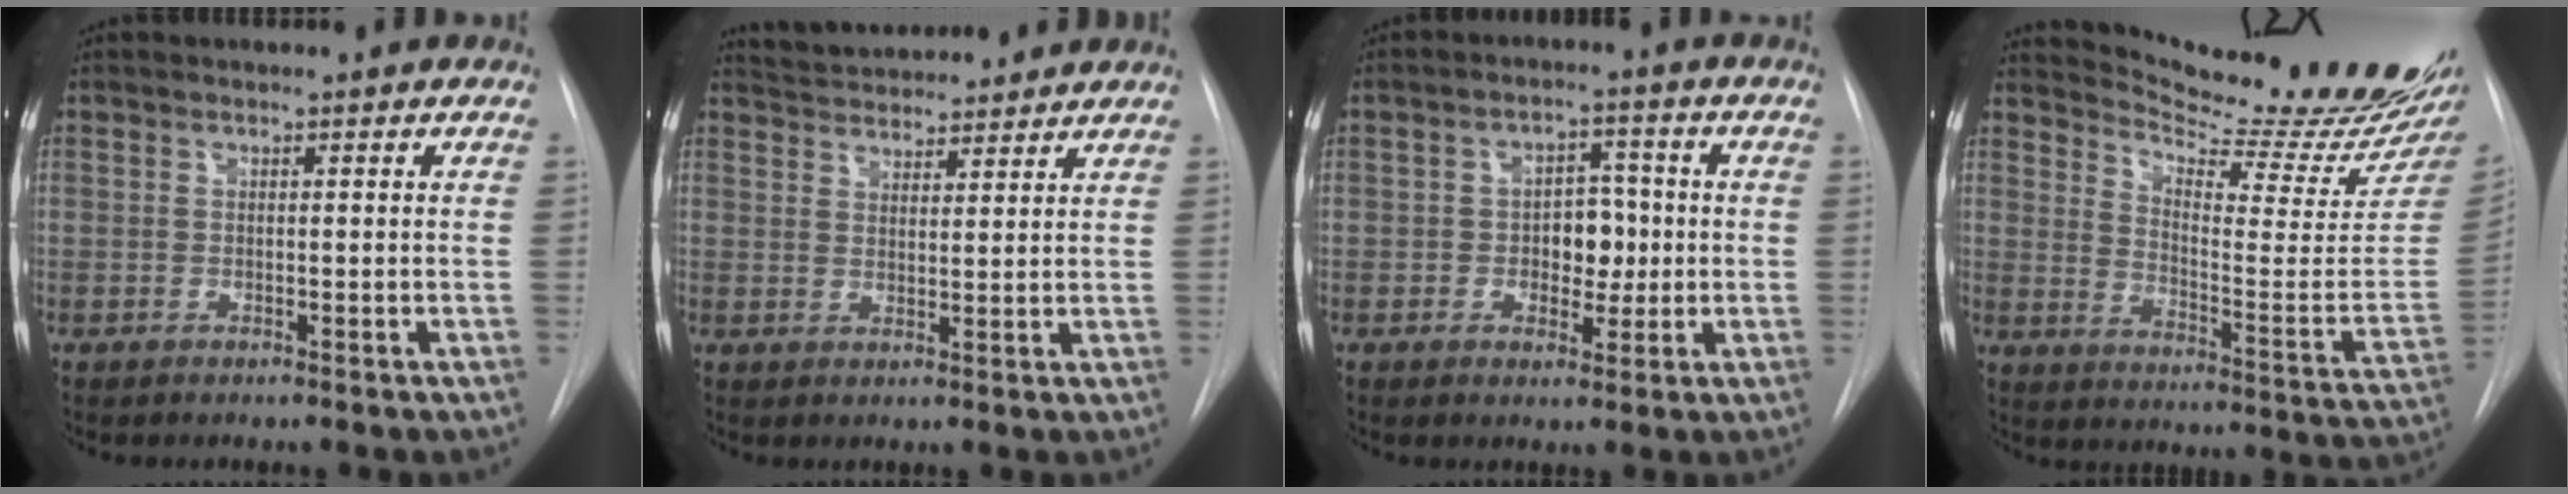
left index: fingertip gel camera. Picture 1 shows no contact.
{"total": 9.0, "force": [8.5, 1.8, 2.1], "torque": [-0.032, 0.019, 0.123]}
{"total": 5.5, "force": [-1.3, 3.5, 4.0], "torque": [-0.051, 0.008, -0.018]}
{"total": 20.5, "force": [19.4, -1.2, 6.6], "torque": [-0.111, -0.136, 0.254]}